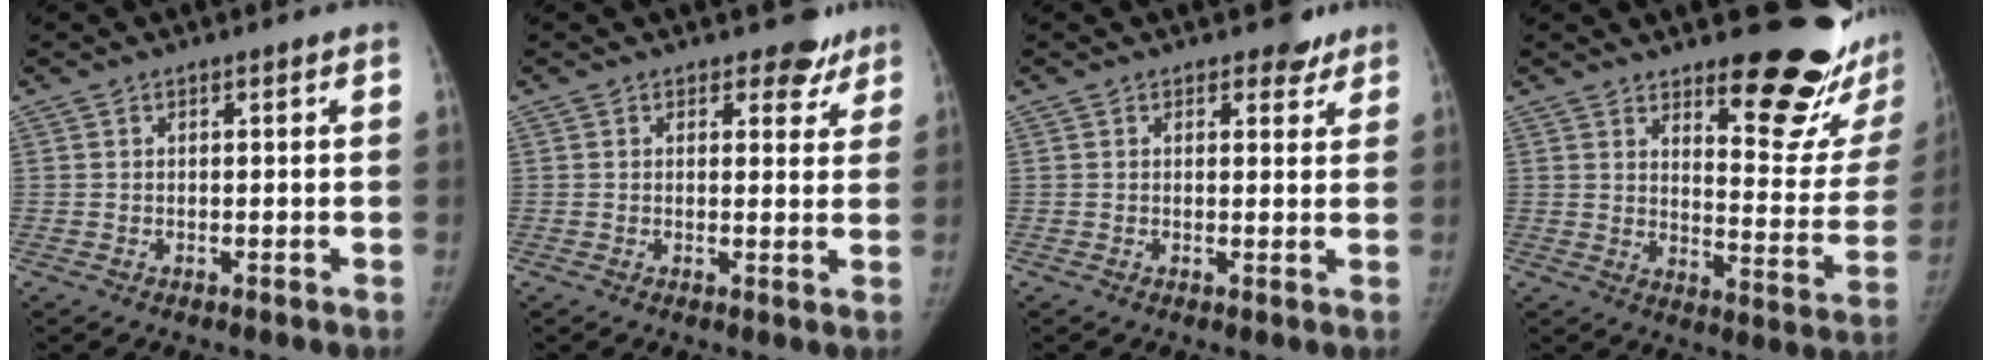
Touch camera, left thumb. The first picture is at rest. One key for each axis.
{"total": 4.2, "fx": 3.2, "fy": 2.5, "fz": 1.0, "tx": 0.020, "ty": -0.021, "tz": 0.032}
{"total": 2.7, "fx": 2.1, "fy": 1.6, "fz": 0.6, "tx": 0.017, "ty": -0.011, "tz": 0.021}
{"total": 19.8, "fx": 13.9, "fy": 6.2, "fz": 12.6, "tx": -0.123, "ty": -0.124, "tz": 0.183}